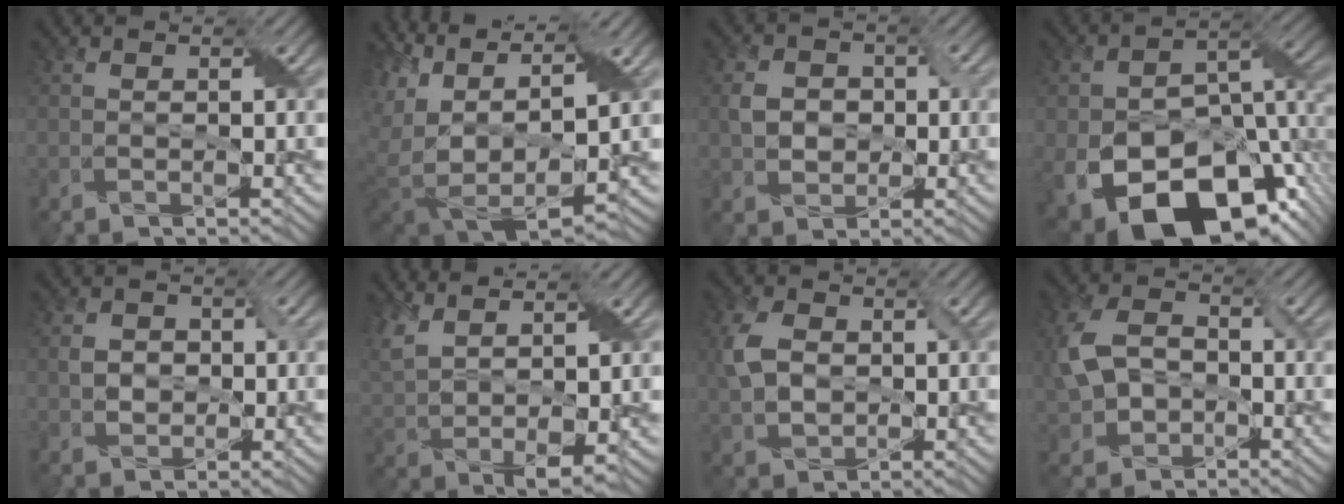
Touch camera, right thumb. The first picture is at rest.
{"total": 12.9, "force": [1.6, 7.7, 10.2], "torque": [-0.242, -0.014, 0.059]}
{"total": 3.9, "force": [0.0, 3.4, 1.8], "torque": [-0.038, -0.002, 0.000]}
{"total": 18.3, "force": [-8.3, 11.3, 11.8], "torque": [-0.203, -0.046, -0.123]}
{"total": 2.7, "force": [-0.1, 2.5, 1.2], "torque": [-0.025, -0.003, -0.001]}
{"total": 7.8, "force": [3.9, 2.8, 6.1], "torque": [-0.151, -0.011, 0.093]}
{"total": 5.9, "force": [0.6, 4.4, 3.9], "torque": [-0.099, 0.004, 0.011]}
{"total": 7.1, "force": [-0.8, 5.5, 4.4], "torque": [-0.114, 0.001, -0.020]}